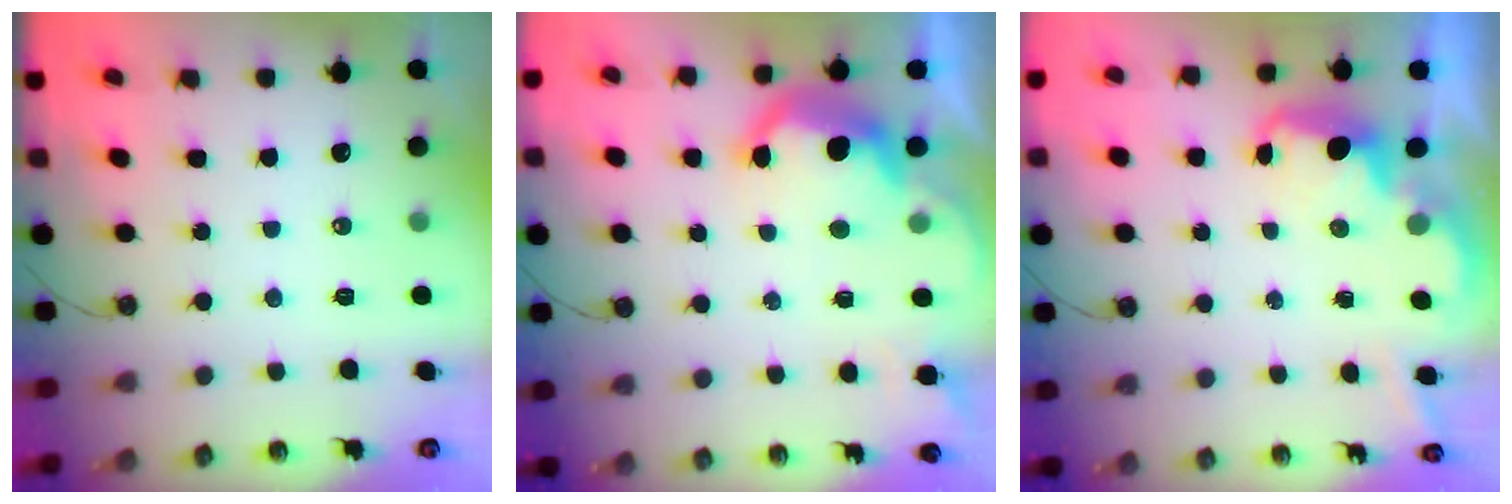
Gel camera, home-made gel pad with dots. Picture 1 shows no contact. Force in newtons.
{"total": 11.8, "press": 11.7, "slide": 0.8}
{"total": 2.8, "press": 2.8, "slide": 0.5}